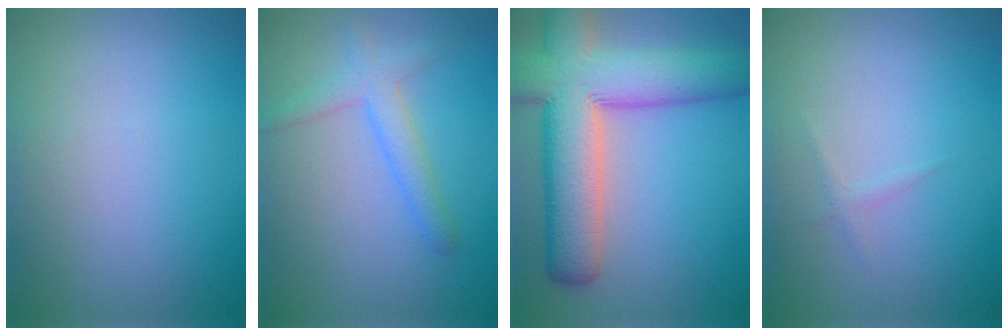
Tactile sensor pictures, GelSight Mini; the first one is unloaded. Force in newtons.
{"total": 2.8, "press": 2.8, "slide": 0.2}
{"total": 11.7, "press": 11.7, "slide": 0.7}
{"total": 0.6, "press": 0.6, "slide": 0.0}